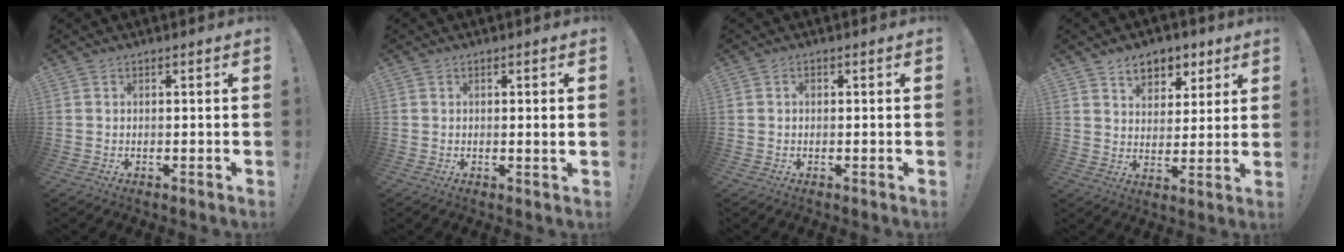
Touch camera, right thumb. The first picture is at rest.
{"total": 1.9, "force": [0.6, -0.2, 1.8], "torque": [-0.030, -0.002, 0.007]}
{"total": 0.6, "force": [-0.1, 0.5, 0.4], "torque": [-0.016, 0.007, -0.001]}
{"total": 8.3, "force": [5.4, 5.7, 2.7], "torque": [-0.034, -0.032, 0.100]}